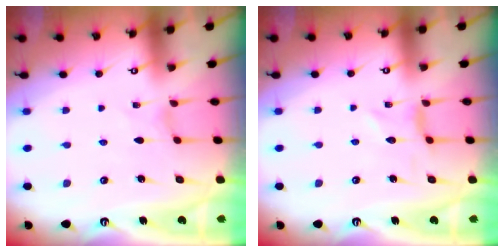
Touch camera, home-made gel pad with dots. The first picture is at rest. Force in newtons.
{"total": 0.0}